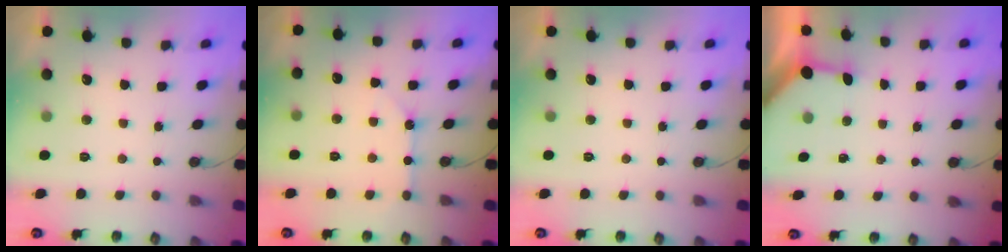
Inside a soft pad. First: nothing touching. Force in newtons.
{"total": 2.5, "press": 2.5, "slide": 0.3}
{"total": 0.0}
{"total": 3.4, "press": 3.4, "slide": 0.4}